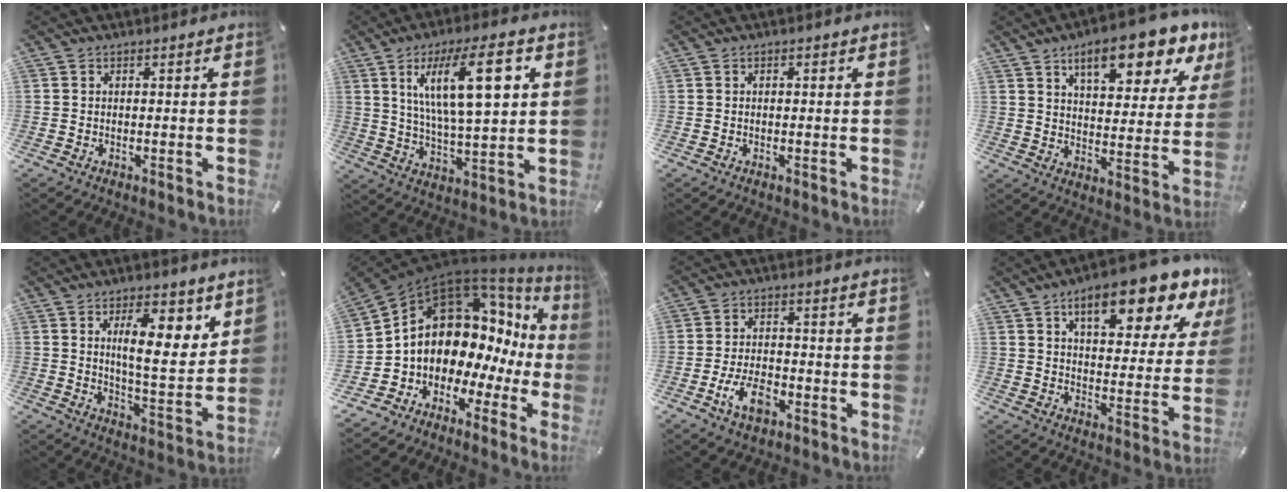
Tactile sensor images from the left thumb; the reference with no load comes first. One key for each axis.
{"total": 18.6, "fx": 7.4, "fy": 5.9, "fz": 16.0, "tx": -0.280, "ty": -0.011, "tz": 0.108}
{"total": 0.5, "fx": 0.1, "fy": 0.3, "fz": 0.4, "tx": -0.008, "ty": 0.002, "tz": 0.001}
{"total": 14.3, "fx": 9.6, "fy": 5.4, "fz": 9.0, "tx": -0.123, "ty": -0.053, "tz": 0.158}
{"total": 12.3, "fx": 5.5, "fy": 4.9, "fz": 9.9, "tx": -0.137, "ty": -0.027, "tz": 0.087}
{"total": 12.9, "fx": 3.4, "fy": 10.0, "fz": 7.4, "tx": -0.131, "ty": -0.056, "tz": 0.062}
{"total": 8.2, "fx": -3.8, "fy": 4.5, "fz": 5.6, "tx": -0.125, "ty": 0.011, "tz": -0.071}
{"total": 16.6, "fx": 11.0, "fy": 6.4, "fz": 10.6, "tx": -0.151, "ty": -0.064, "tz": 0.178}